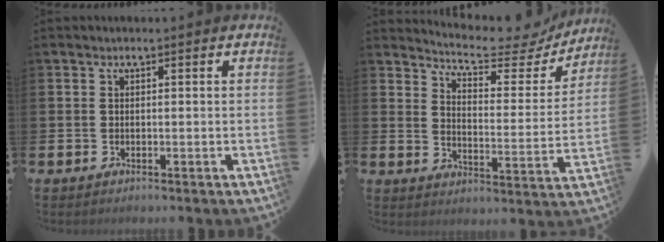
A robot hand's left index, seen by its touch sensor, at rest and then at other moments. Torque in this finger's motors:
{"motor_torque": [1.01, -1.13, 0.10, 0.05]}